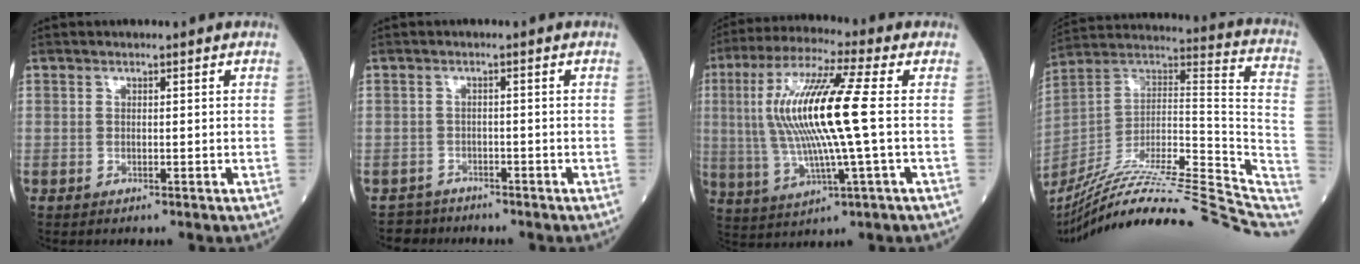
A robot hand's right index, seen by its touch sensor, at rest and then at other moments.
{"total": 2.8, "force": [-2.3, 1.1, -1.2], "torque": [0.018, 0.001, -0.044]}
{"total": 15.7, "force": [1.0, 0.6, 15.7], "torque": [-0.327, 0.011, 0.014]}
{"total": 35.4, "force": [-29.6, 3.5, 19.2], "torque": [-0.235, -0.026, -0.438]}